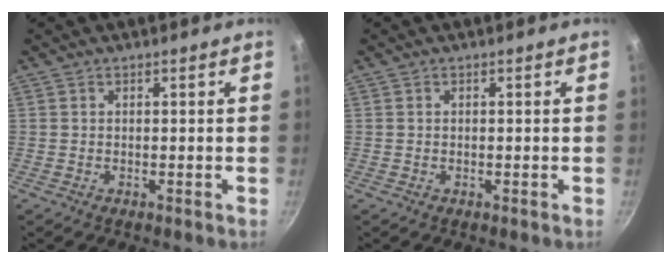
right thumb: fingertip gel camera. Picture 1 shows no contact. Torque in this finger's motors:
{"motor_torque": [0.53, 0.42, -0.50, 0.24, -0.03]}